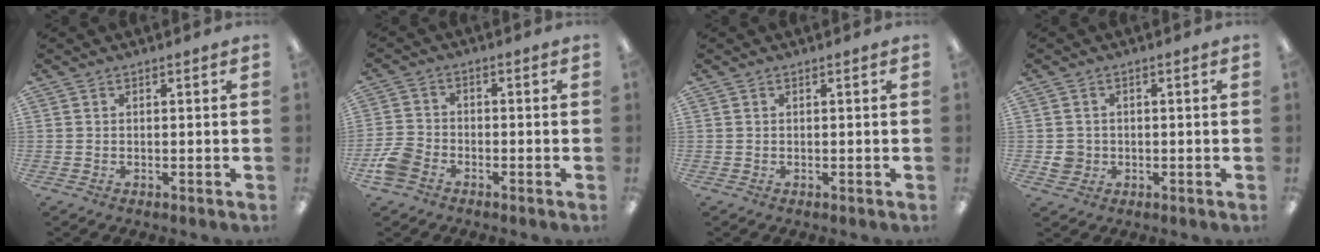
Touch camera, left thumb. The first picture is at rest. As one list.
[{"total": 6.0, "force": [-3.5, 4.0, 3.0], "torque": [-0.066, 0.018, -0.066]}, {"total": 0.0}, {"total": 3.5, "force": [-0.4, 3.3, 0.9], "torque": [-0.010, 0.003, -0.009]}]